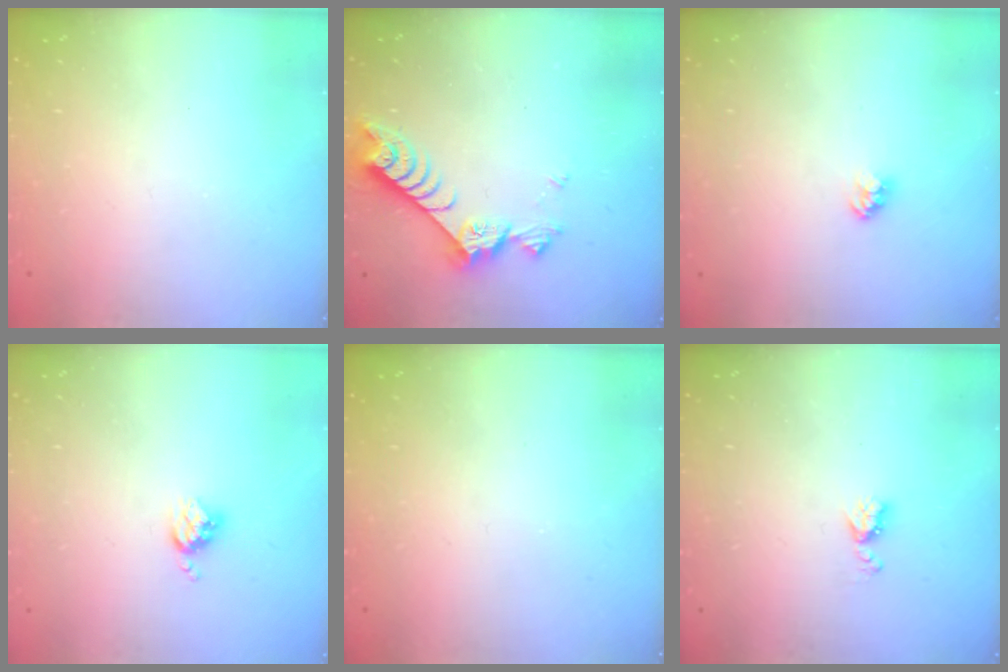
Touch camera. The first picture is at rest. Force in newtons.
{"total": 7.6, "press": 7.5, "slide": 1.0}
{"total": 2.3, "press": 2.3, "slide": 0.1}
{"total": 3.6, "press": 3.6, "slide": 0.4}
{"total": 0.0}
{"total": 4.5, "press": 4.5, "slide": 0.5}